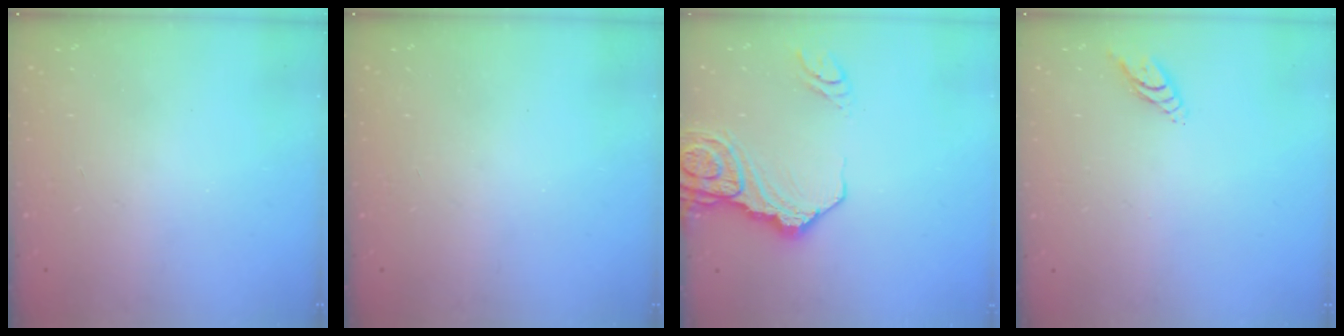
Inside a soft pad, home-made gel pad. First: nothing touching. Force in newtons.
{"total": 0.0}
{"total": 13.6, "press": 13.5, "slide": 1.7}
{"total": 4.7, "press": 4.7, "slide": 0.1}